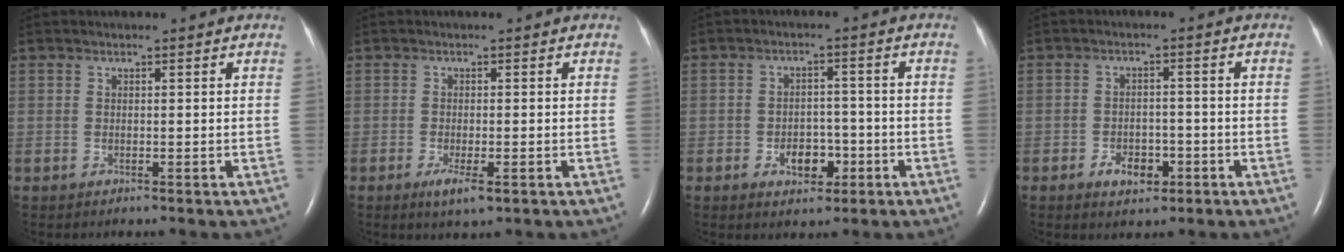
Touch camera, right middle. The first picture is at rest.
{"total": 3.2, "force": [-1.6, 0.7, 2.7], "torque": [-0.050, -0.006, -0.023]}
{"total": 4.7, "force": [-1.9, 3.0, 3.0], "torque": [-0.043, 0.008, -0.025]}
{"total": 4.1, "force": [-2.0, 2.6, 2.5], "torque": [-0.038, 0.004, -0.027]}